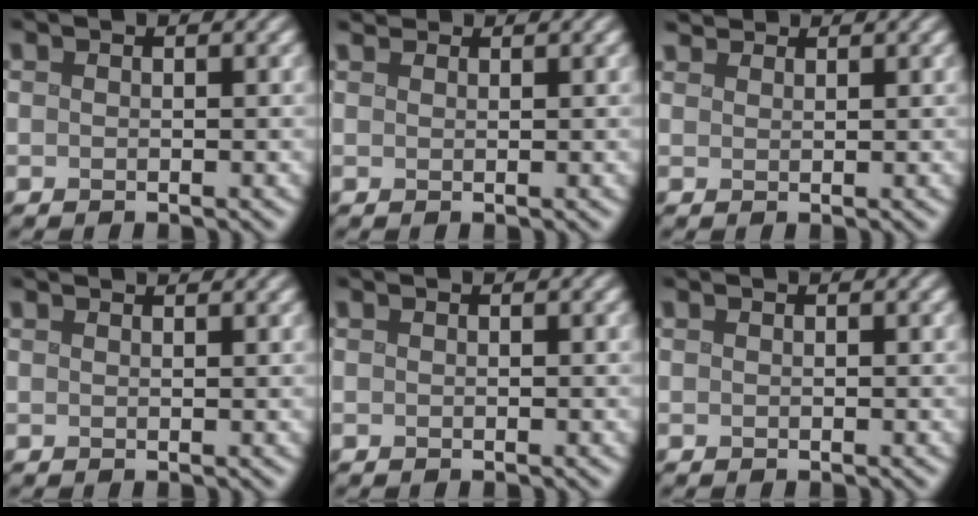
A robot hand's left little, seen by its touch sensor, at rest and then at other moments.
{"total": 2.4, "force": [2.1, 0.9, 0.8], "torque": [-0.008, 0.014, 0.015]}
{"total": 2.8, "force": [2.6, 0.7, 0.6], "torque": [-0.015, 0.002, 0.041]}
{"total": 1.7, "force": [1.5, 0.5, 0.5], "torque": [0.006, 0.006, 0.004]}
{"total": 0.0}
{"total": 0.0}